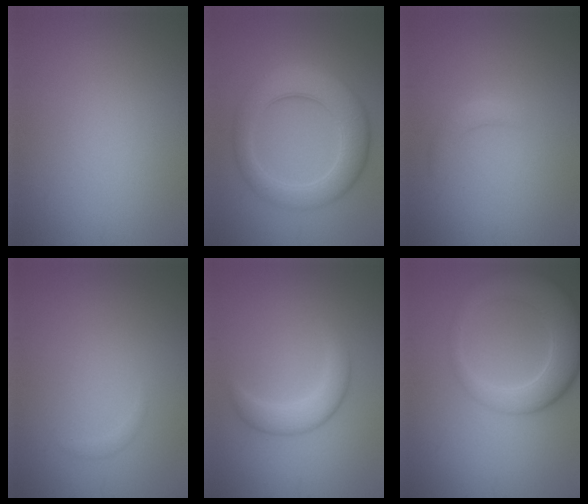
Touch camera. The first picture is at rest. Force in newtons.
{"total": 6.5, "press": 6.5, "slide": 0.1}
{"total": 1.2, "press": 1.2, "slide": 0.1}
{"total": 0.5, "press": 0.5, "slide": 0.0}
{"total": 2.5, "press": 2.5, "slide": 0.1}
{"total": 6.6, "press": 6.6, "slide": 0.6}